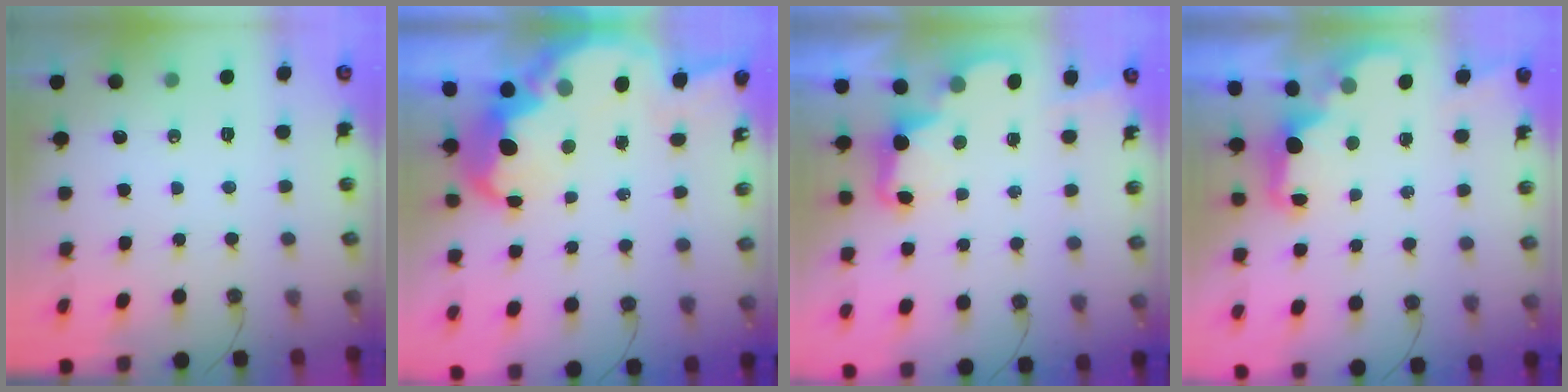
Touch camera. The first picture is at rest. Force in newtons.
{"total": 12.3, "press": 12.2, "slide": 0.9}
{"total": 3.2, "press": 3.2, "slide": 0.6}
{"total": 2.3, "press": 2.2, "slide": 0.8}